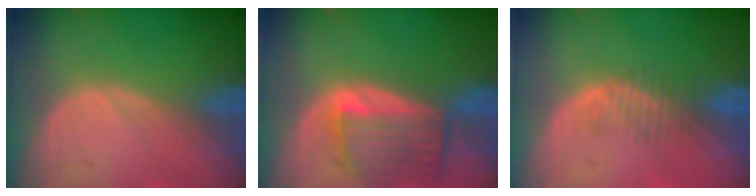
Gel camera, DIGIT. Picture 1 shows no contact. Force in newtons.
{"total": 6.8, "press": 6.5, "slide": 2.2}
{"total": 2.2, "press": 2.0, "slide": 0.9}